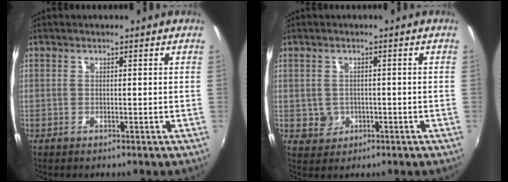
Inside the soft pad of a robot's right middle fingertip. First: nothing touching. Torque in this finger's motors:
{"motor_torque": [-0.13, 0.00, 0.00, 0.01]}